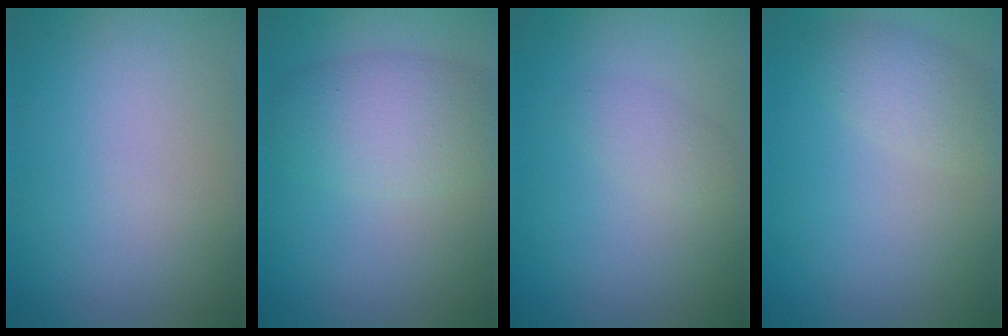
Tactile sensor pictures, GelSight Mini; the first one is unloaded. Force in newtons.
{"total": 4.9, "press": 4.9, "slide": 0.1}
{"total": 1.4, "press": 1.4, "slide": 0.1}
{"total": 2.5, "press": 2.5, "slide": 0.1}